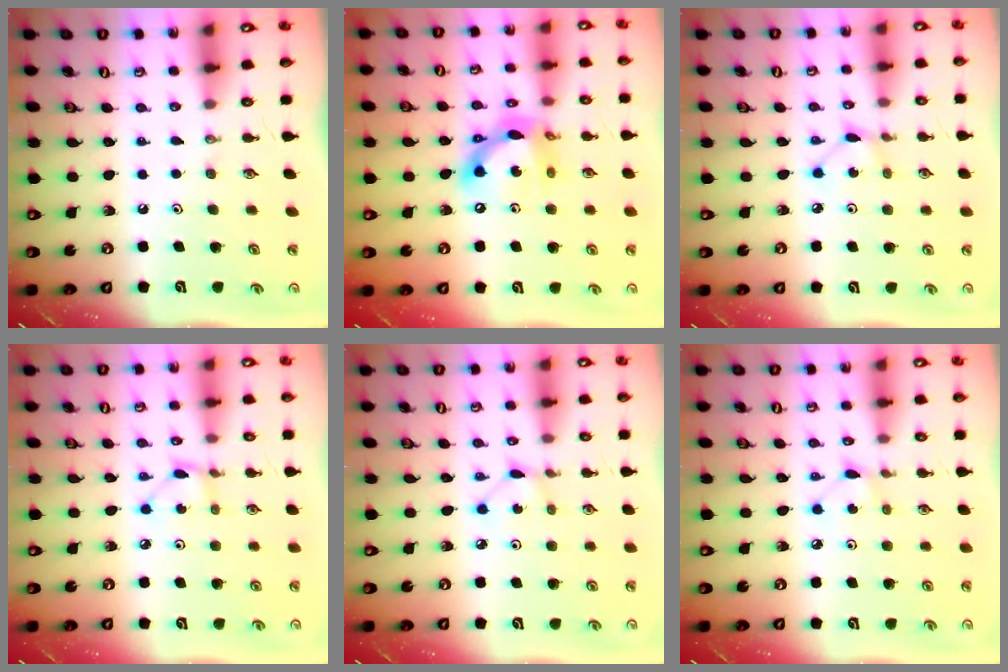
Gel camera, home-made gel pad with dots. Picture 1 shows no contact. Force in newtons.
{"total": 14.9, "press": 14.8, "slide": 1.2}
{"total": 2.4, "press": 2.4, "slide": 0.1}
{"total": 2.6, "press": 2.6, "slide": 0.3}
{"total": 2.2, "press": 2.2, "slide": 0.3}
{"total": 3.8, "press": 3.8, "slide": 0.5}